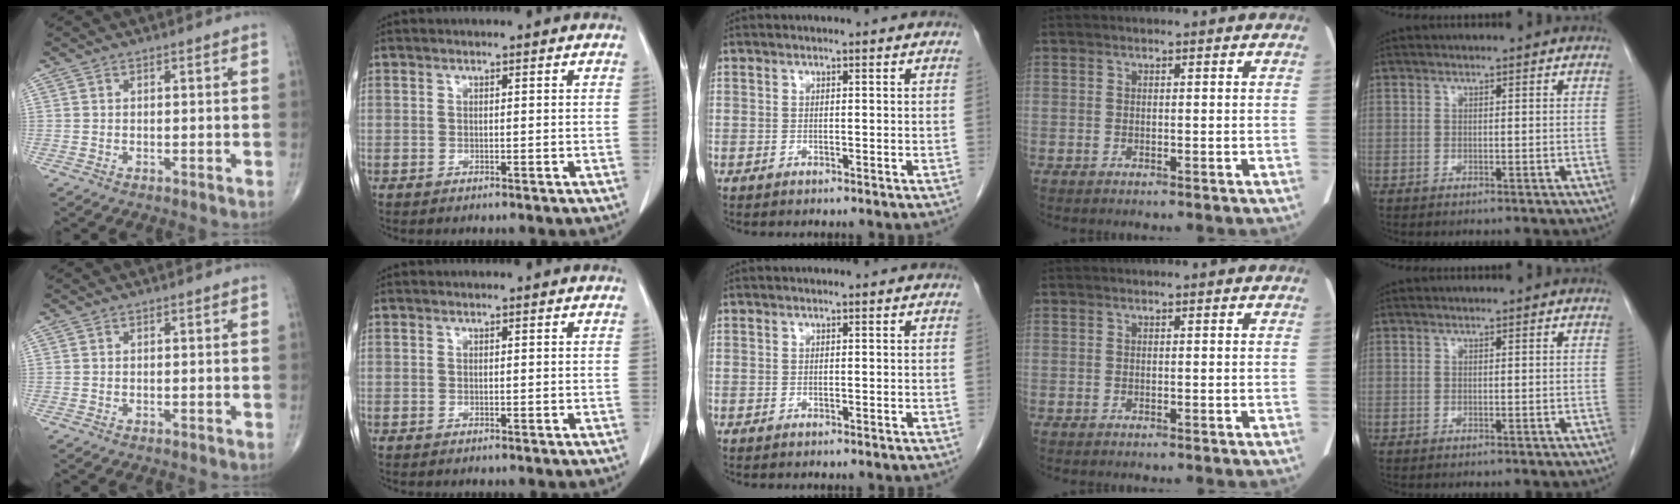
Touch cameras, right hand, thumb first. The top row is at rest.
{}